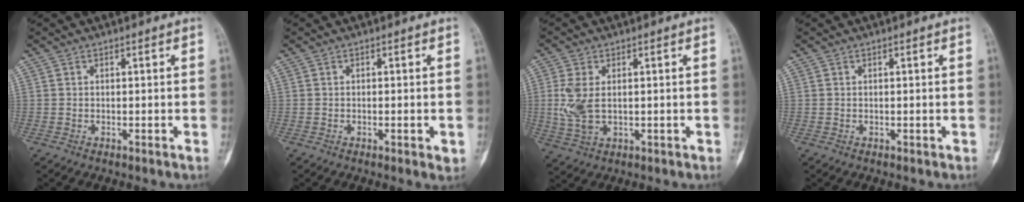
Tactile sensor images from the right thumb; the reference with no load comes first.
{"total": 2.3, "force": [-0.6, 0.9, 2.0], "torque": [-0.018, -0.002, -0.007]}
{"total": 7.0, "force": [0.3, 4.4, 5.5], "torque": [-0.125, -0.002, 0.012]}
{"total": 0.0}